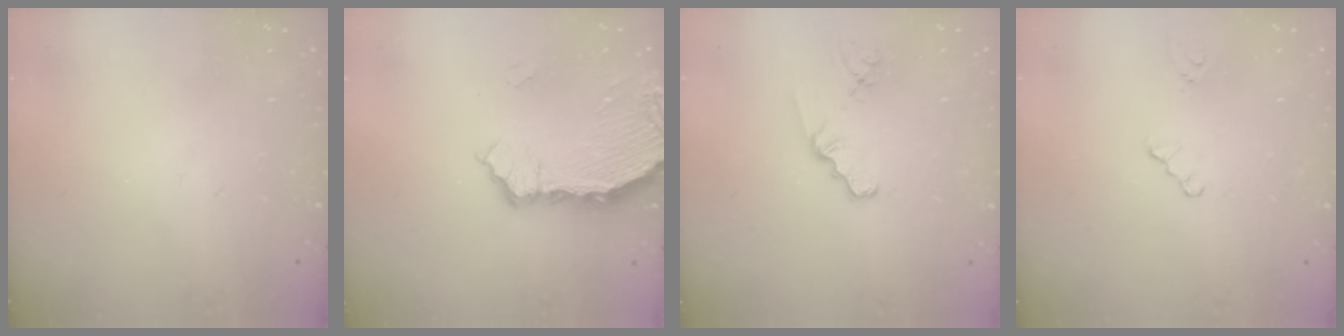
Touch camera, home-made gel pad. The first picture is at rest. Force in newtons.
{"total": 6.8, "press": 5.1, "slide": 4.6}
{"total": 1.9, "press": 1.9, "slide": 0.3}
{"total": 0.8, "press": 0.8, "slide": 0.1}